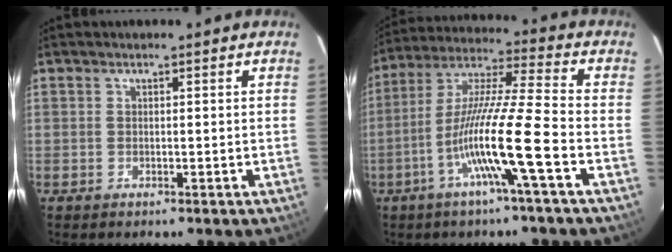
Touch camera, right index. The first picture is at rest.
{"total": 14.0, "force": [-5.2, -1.3, 13.0], "torque": [-0.249, -0.003, -0.103]}